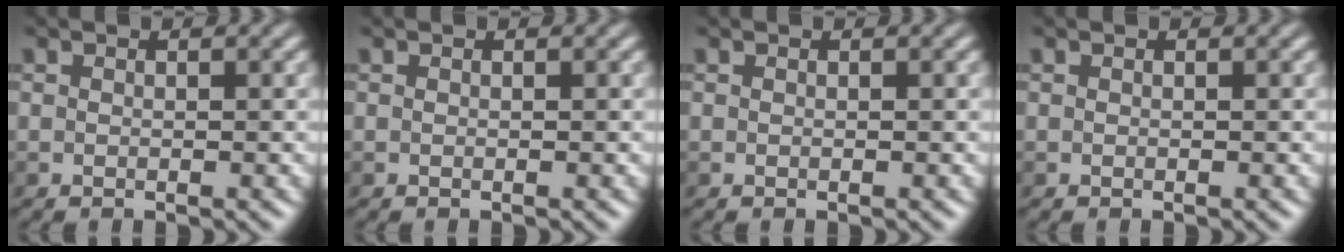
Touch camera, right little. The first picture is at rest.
{"total": 0.0}
{"total": 0.0}
{"total": 0.0}